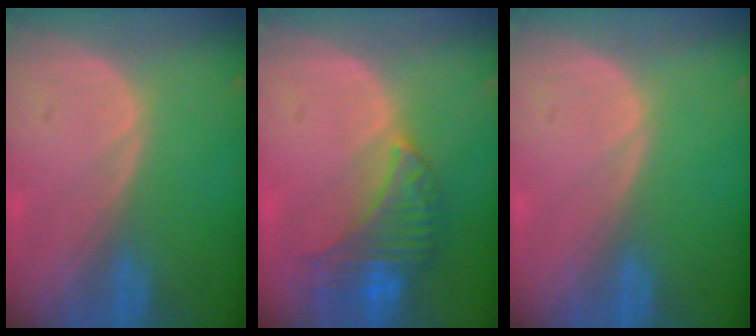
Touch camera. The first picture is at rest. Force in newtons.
{"total": 7.6, "press": 7.2, "slide": 2.5}
{"total": 0.0}